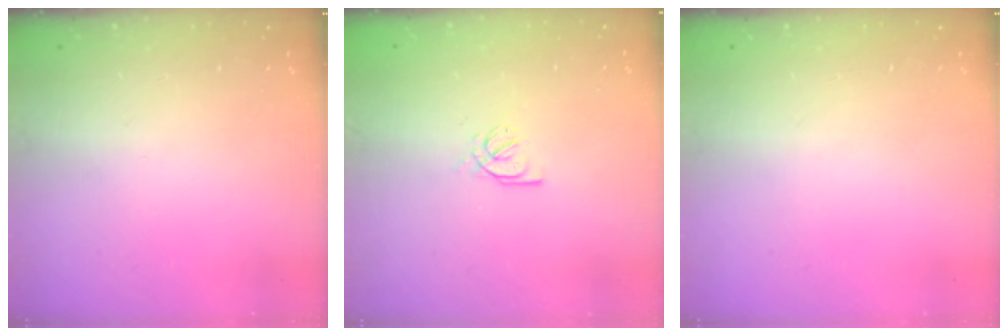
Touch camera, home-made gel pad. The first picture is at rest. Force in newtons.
{"total": 3.5, "press": 3.5, "slide": 0.2}
{"total": 0.0}